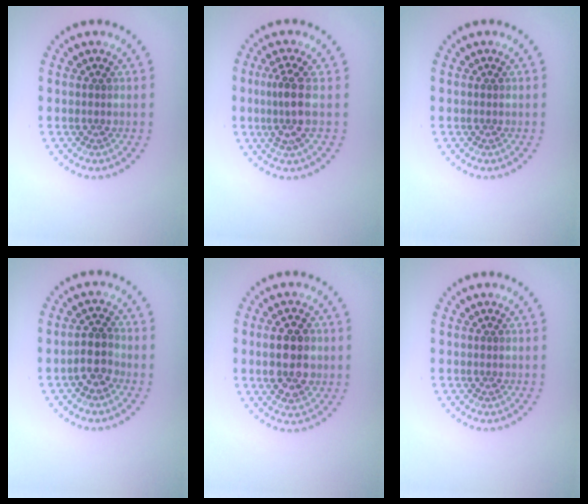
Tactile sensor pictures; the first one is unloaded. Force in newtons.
{"total": 2.7, "press": 2.3, "slide": 1.5}
{"total": 0.0}
{"total": 2.2, "press": 2.0, "slide": 1.0}
{"total": 4.9, "press": 4.9, "slide": 0.3}
{"total": 0.0}